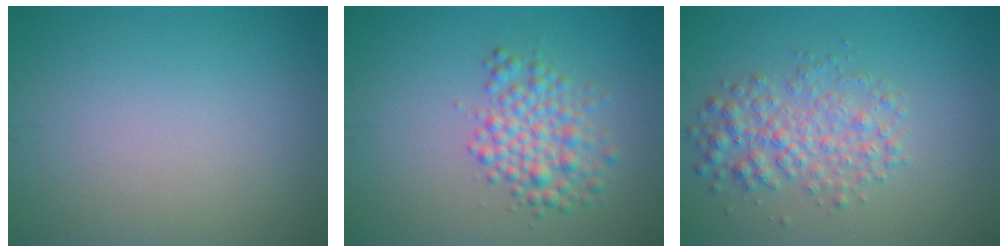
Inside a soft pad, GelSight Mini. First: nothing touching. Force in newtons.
{"total": 3.7, "press": 3.7, "slide": 0.1}
{"total": 3.8, "press": 3.8, "slide": 0.1}